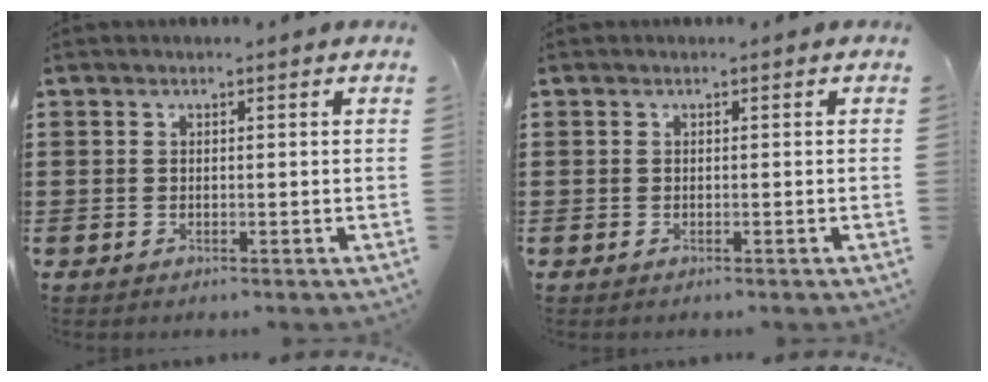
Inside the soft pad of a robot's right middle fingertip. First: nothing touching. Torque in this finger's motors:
{"motor_torque": [-0.05, 0.11, 0.23, 0.06]}